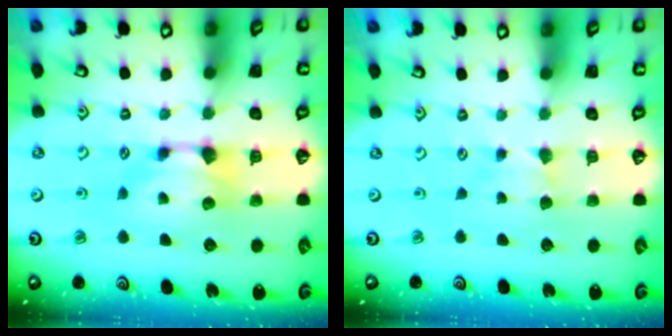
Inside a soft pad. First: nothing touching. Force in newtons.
{"total": 2.3, "press": 2.2, "slide": 0.5}